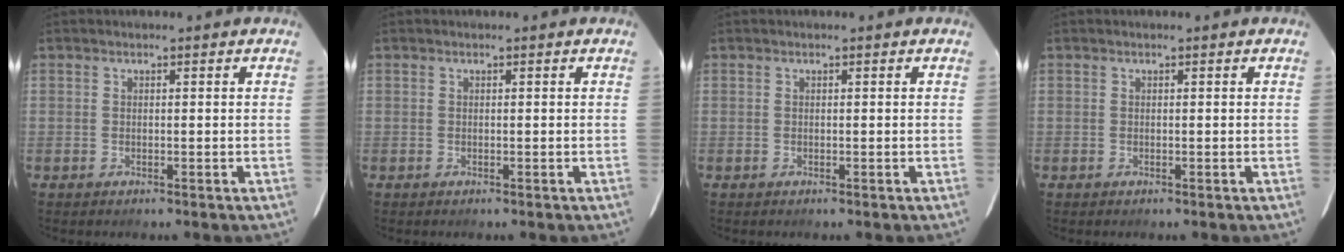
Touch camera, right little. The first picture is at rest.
{"total": 0.0}
{"total": 0.0}
{"total": 0.0}